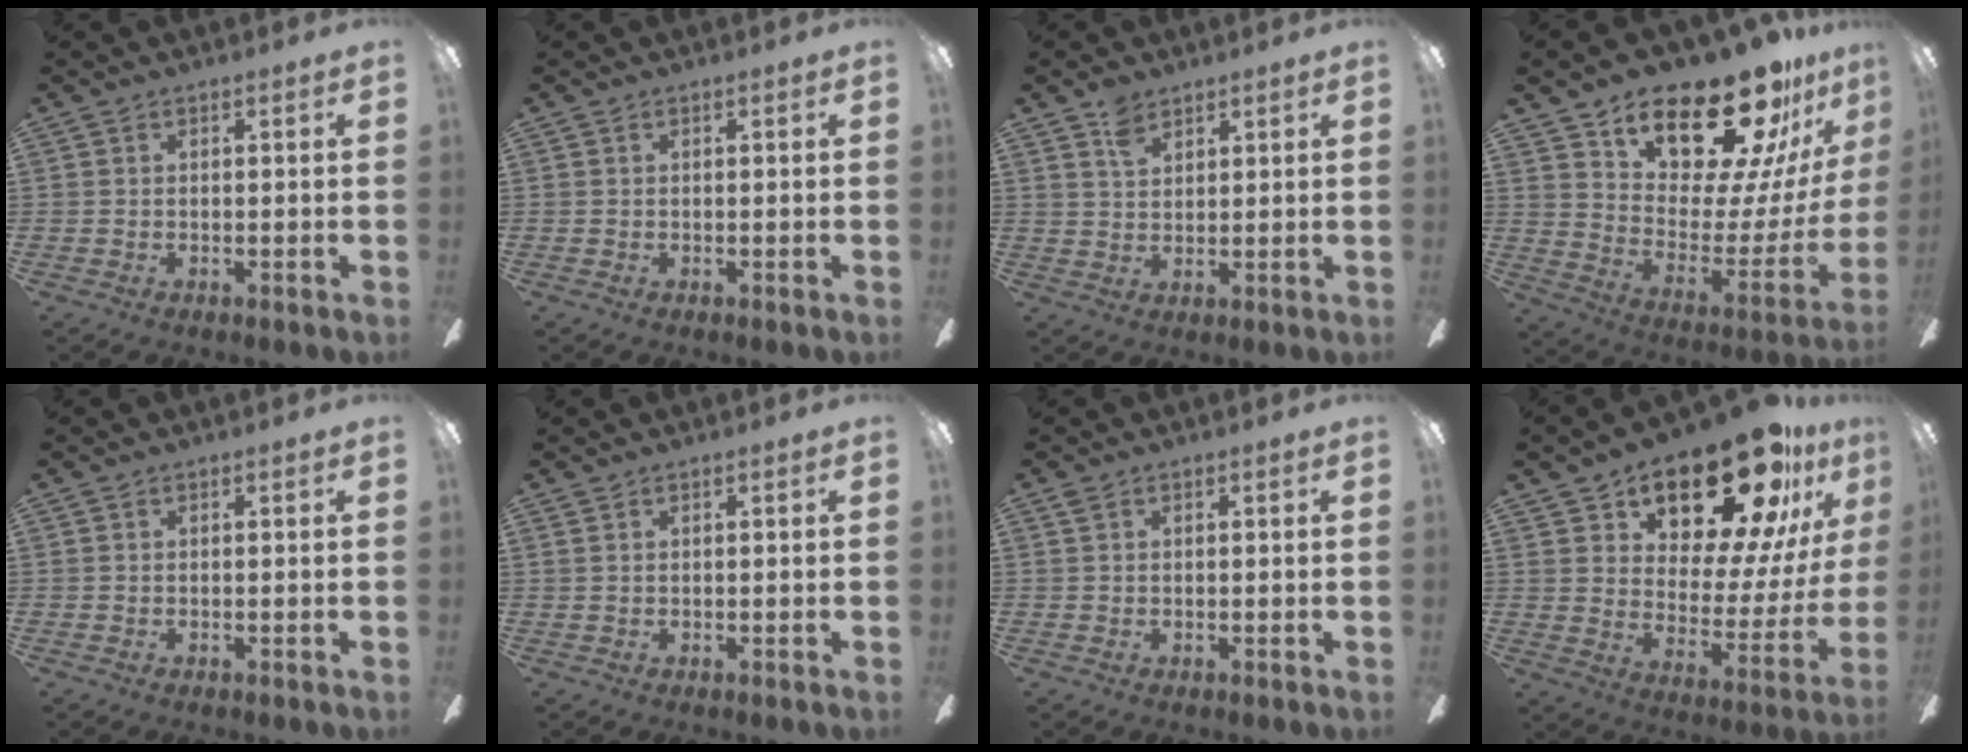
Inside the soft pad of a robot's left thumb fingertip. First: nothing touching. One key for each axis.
{"total": 0.0}
{"total": 4.5, "fx": 3.2, "fy": 2.5, "fz": 1.8, "tx": -0.035, "ty": -0.007, "tz": 0.061}
{"total": 22.6, "fx": 18.7, "fy": 7.8, "fz": 10.1, "tx": -0.154, "ty": -0.147, "tz": 0.320}
{"total": 0.0}
{"total": 0.6, "fx": 0.5, "fy": 0.3, "fz": 0.2, "tx": -0.004, "ty": 0.001, "tz": 0.010}
{"total": 1.0, "fx": 0.5, "fy": 0.6, "fz": 0.6, "tx": -0.012, "ty": 0.003, "tz": 0.009}
{"total": 23.2, "fx": 17.4, "fy": 9.7, "fz": 12.0, "tx": -0.176, "ty": -0.120, "tz": 0.294}